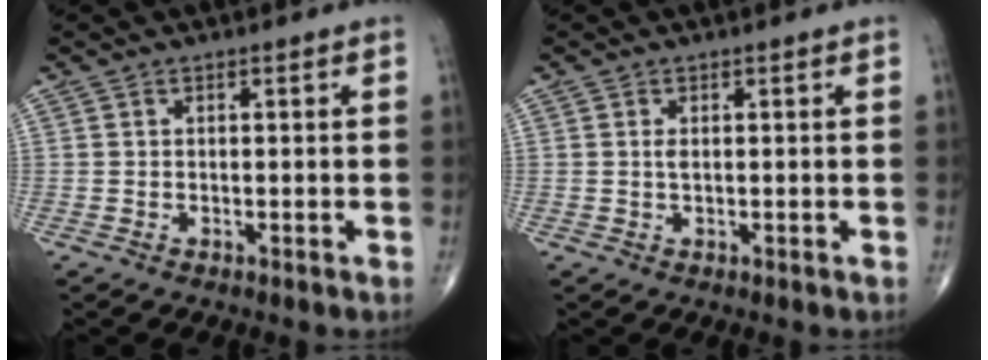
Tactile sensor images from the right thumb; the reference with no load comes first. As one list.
[{"total": 0.9, "force": [0.2, 0.4, 0.8], "torque": [-0.014, -0.002, 0.004]}]